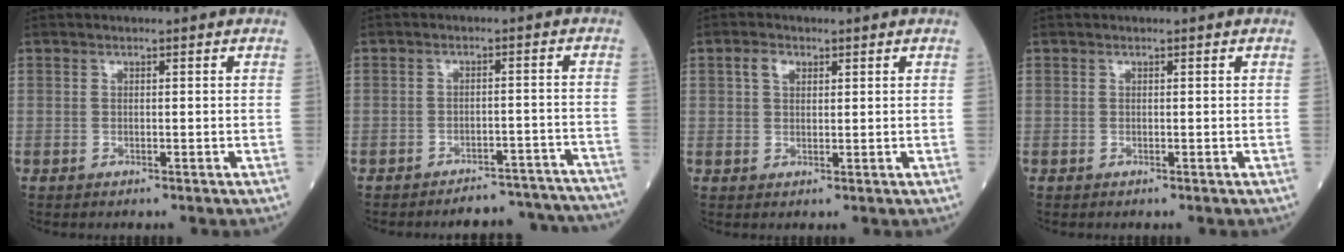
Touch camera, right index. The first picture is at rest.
{"total": 12.0, "force": [-11.8, 2.1, 0.6], "torque": [0.020, 0.028, -0.134]}
{"total": 2.4, "force": [1.1, 1.5, 1.5], "torque": [-0.031, 0.007, 0.021]}
{"total": 0.0}